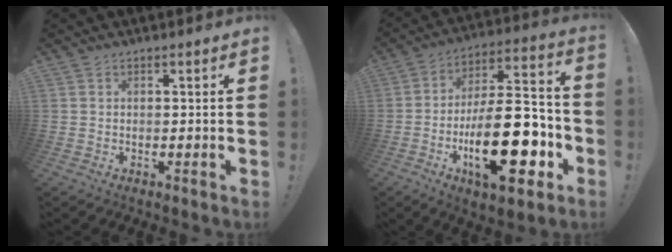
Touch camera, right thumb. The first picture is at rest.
{"total": 26.2, "force": [-8.0, 10.5, 22.6], "torque": [-0.385, 0.040, -0.122]}